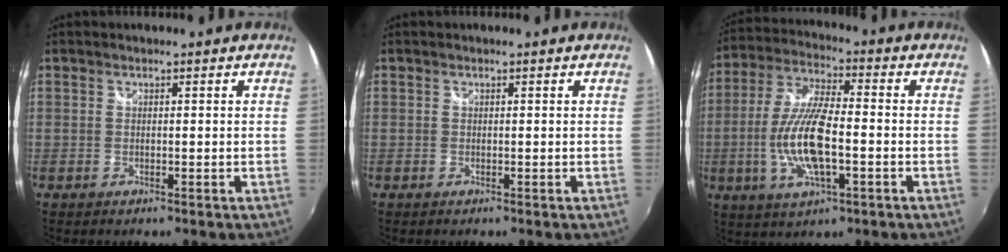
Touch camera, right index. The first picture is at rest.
{"total": 0.0}
{"total": 13.5, "force": [-2.9, 4.3, 12.4], "torque": [-0.256, -0.004, -0.055]}